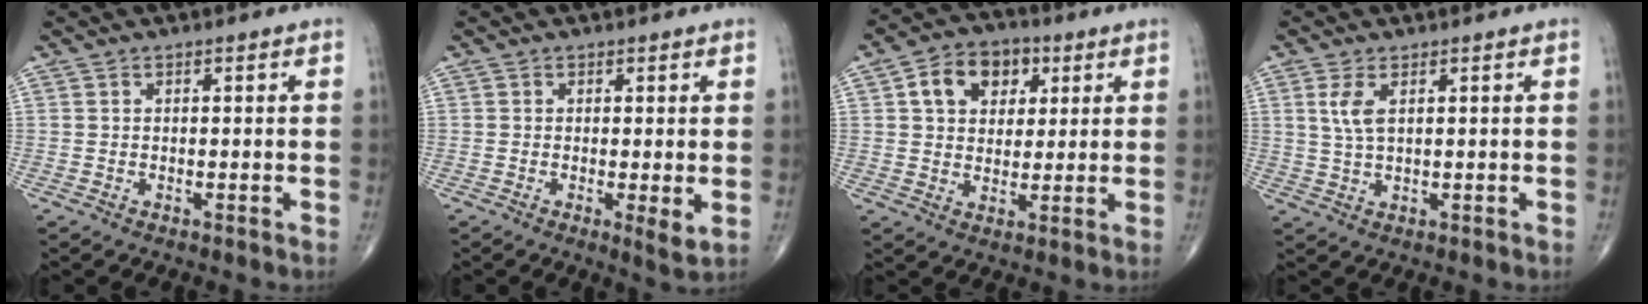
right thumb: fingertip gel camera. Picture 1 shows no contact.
{"total": 3.0, "force": [-0.2, 0.7, 2.9], "torque": [-0.049, -0.013, -0.008]}
{"total": 10.2, "force": [3.5, 7.5, 6.0], "torque": [-0.065, 0.000, 0.052]}
{"total": 4.0, "force": [1.4, 1.6, 3.4], "torque": [-0.078, -0.001, 0.035]}